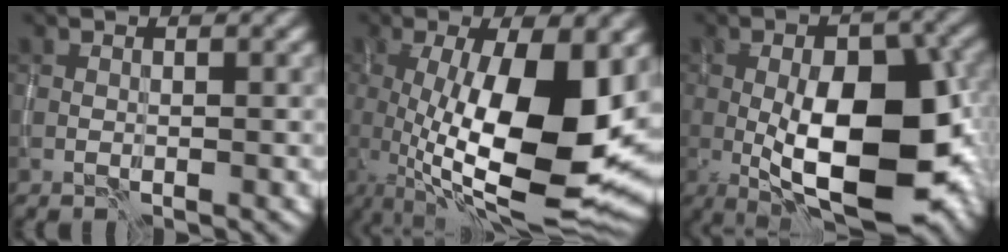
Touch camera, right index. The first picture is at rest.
{"total": 14.4, "force": [-0.2, 4.9, 13.6], "torque": [-0.212, -0.010, -0.008]}
{"total": 13.2, "force": [-2.7, 5.5, 11.6], "torque": [-0.175, -0.002, -0.049]}